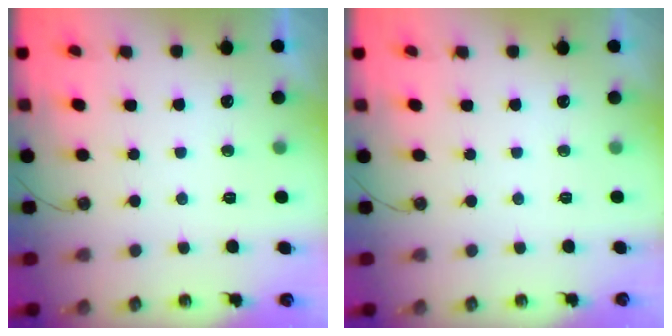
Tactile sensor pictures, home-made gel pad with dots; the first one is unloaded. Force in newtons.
{"total": 0.0}